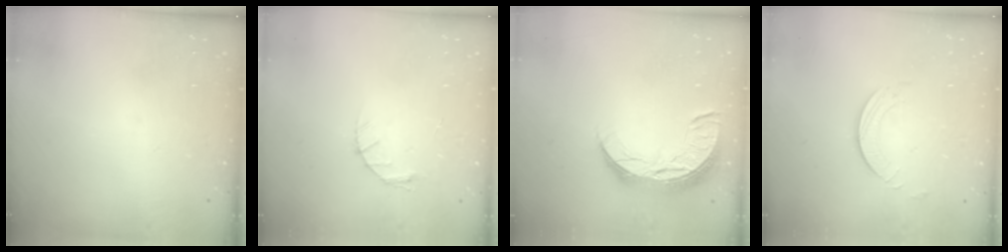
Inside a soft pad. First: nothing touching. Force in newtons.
{"total": 3.7, "press": 3.7, "slide": 0.5}
{"total": 11.5, "press": 11.5, "slide": 0.9}
{"total": 1.7, "press": 1.7, "slide": 0.2}